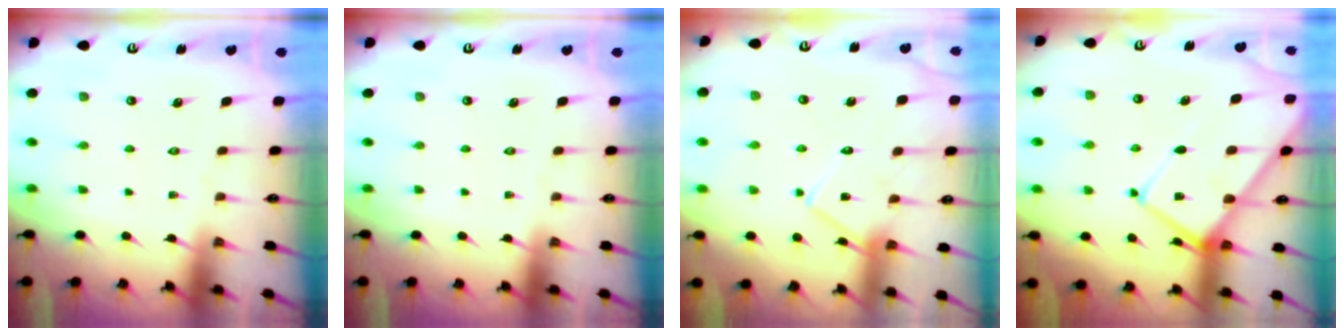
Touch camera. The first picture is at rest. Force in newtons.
{"total": 0.0}
{"total": 13.4, "press": 13.4, "slide": 0.5}
{"total": 13.6, "press": 13.5, "slide": 1.4}